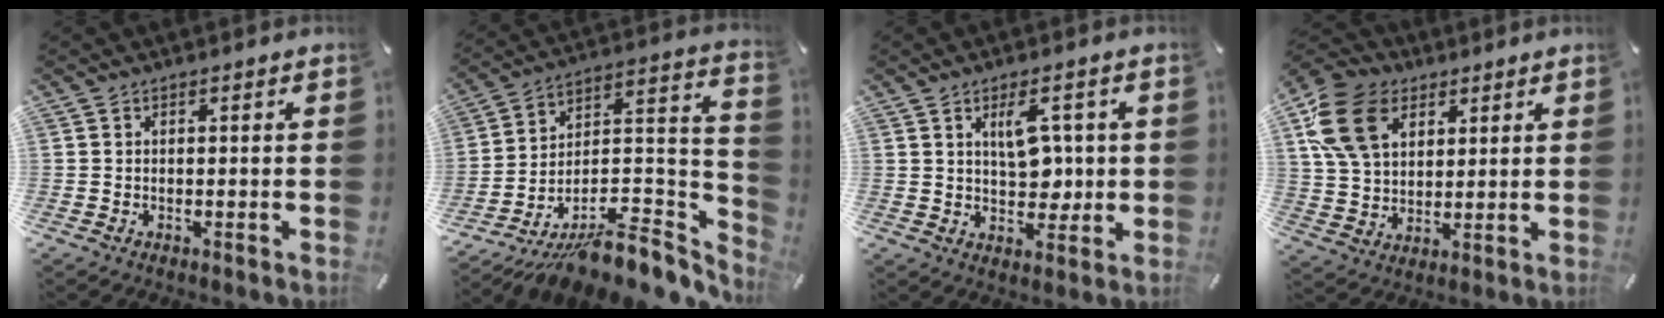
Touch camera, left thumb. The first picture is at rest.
{"total": 9.9, "force": [-7.4, 4.8, 4.5], "torque": [-0.021, -0.009, -0.123]}
{"total": 8.2, "force": [2.0, 4.9, 6.3], "torque": [-0.088, -0.003, 0.031]}
{"total": 15.2, "force": [6.1, 10.8, 8.8], "torque": [-0.205, 0.001, 0.117]}